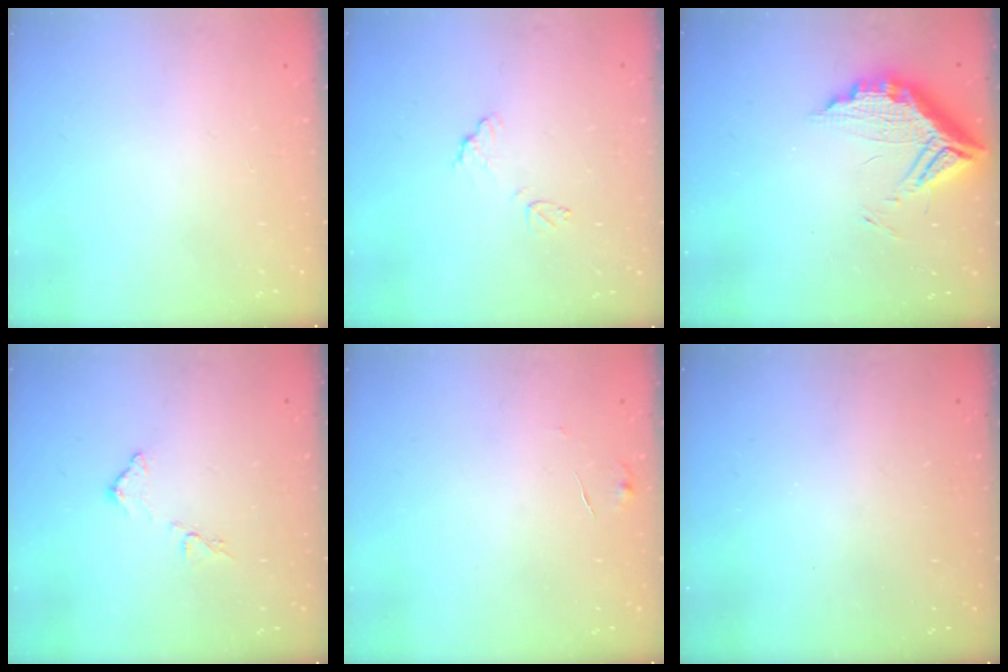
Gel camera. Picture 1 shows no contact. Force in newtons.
{"total": 8.7, "press": 8.6, "slide": 0.6}
{"total": 13.0, "press": 12.9, "slide": 1.5}
{"total": 10.0, "press": 10.0, "slide": 0.4}
{"total": 5.4, "press": 5.4, "slide": 0.3}
{"total": 3.4, "press": 3.4, "slide": 0.1}